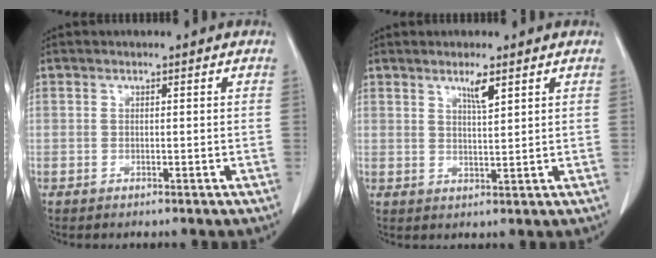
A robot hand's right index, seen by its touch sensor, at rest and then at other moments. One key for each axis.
{"total": 2.9, "fx": 1.9, "fy": 0.1, "fz": 2.2, "tx": -0.044, "ty": -0.005, "tz": 0.034}